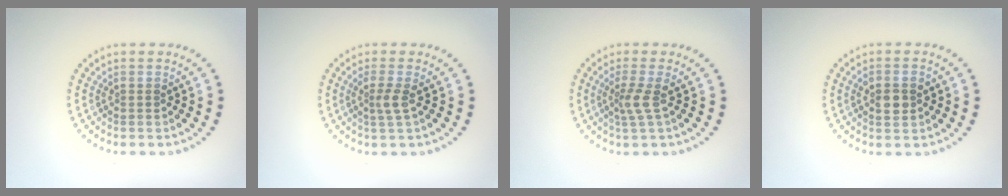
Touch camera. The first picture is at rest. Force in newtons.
{"total": 1.7, "press": 1.3, "slide": 1.1}
{"total": 2.0, "press": 1.3, "slide": 1.5}
{"total": 2.4, "press": 2.4, "slide": 0.2}